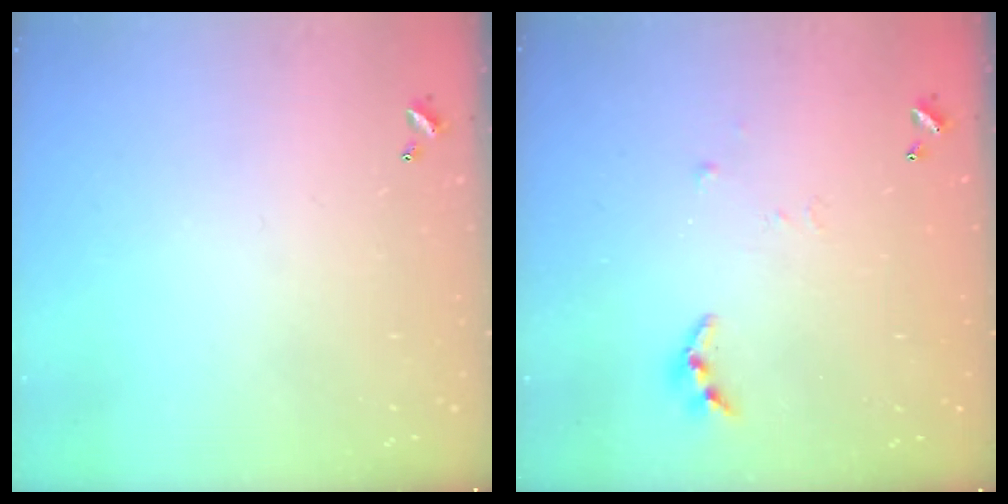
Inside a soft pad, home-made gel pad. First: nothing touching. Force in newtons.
{"total": 3.3, "press": 3.3, "slide": 0.4}